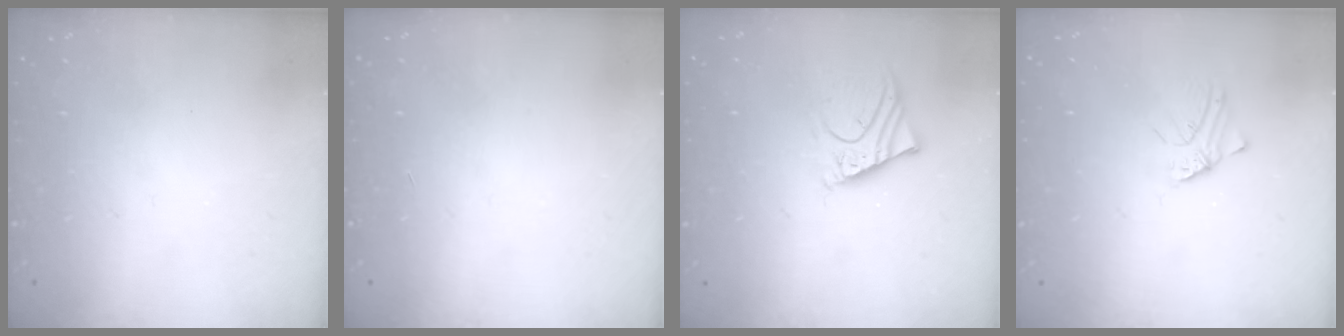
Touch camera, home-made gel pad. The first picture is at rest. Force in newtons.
{"total": 3.1, "press": 3.0, "slide": 0.3}
{"total": 5.4, "press": 5.4, "slide": 0.6}
{"total": 1.6, "press": 1.6, "slide": 0.1}